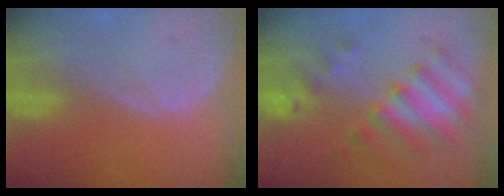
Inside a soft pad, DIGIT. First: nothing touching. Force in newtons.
{"total": 7.2, "press": 7.1, "slide": 1.4}